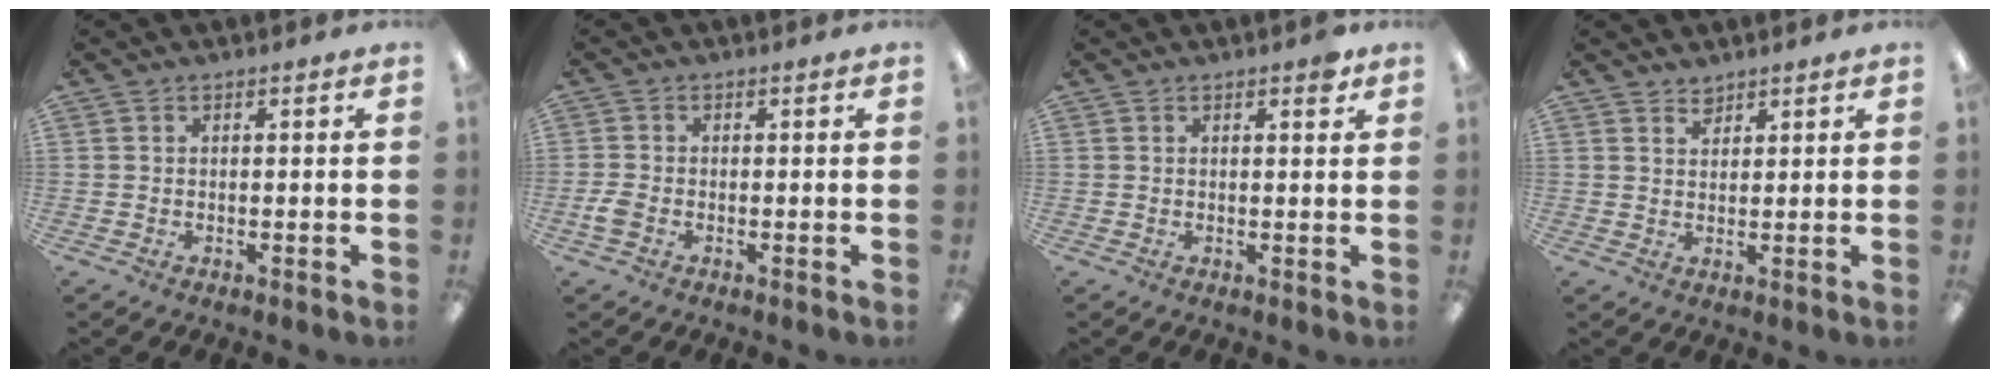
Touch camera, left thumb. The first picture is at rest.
{"total": 2.7, "force": [-0.9, 1.7, 1.8], "torque": [-0.035, 0.003, -0.016]}
{"total": 2.1, "force": [1.4, 0.8, 1.4], "torque": [-0.016, -0.003, 0.020]}
{"total": 2.1, "force": [2.0, 0.8, 0.1], "torque": [0.004, -0.009, 0.037]}